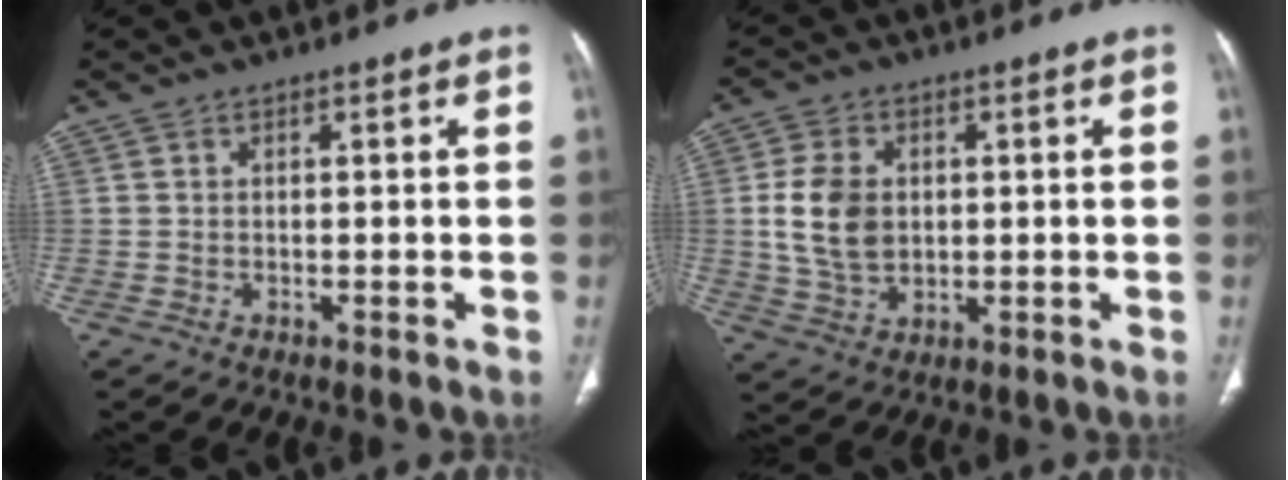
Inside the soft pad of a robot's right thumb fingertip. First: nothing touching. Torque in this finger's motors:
{"motor_torque": [1.45, 1.38, 1.03, -0.96, 0.24]}